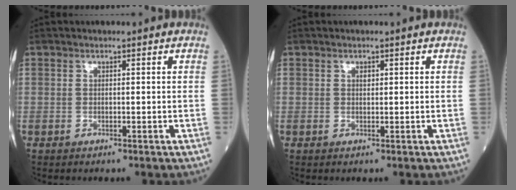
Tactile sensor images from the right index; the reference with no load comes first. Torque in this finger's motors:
{"motor_torque": [0.13, 0.15, 0.11, 0.02]}